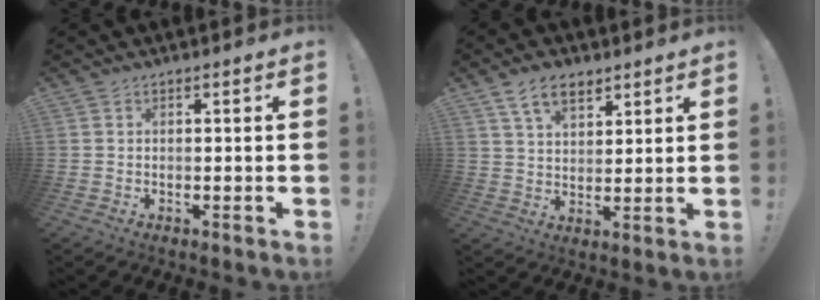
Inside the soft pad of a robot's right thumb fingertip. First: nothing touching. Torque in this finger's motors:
{"motor_torque": [-0.04, 0.11, 0.23, -0.08, 0.00]}